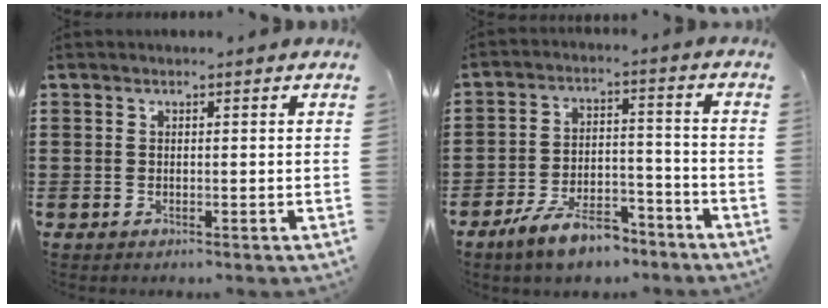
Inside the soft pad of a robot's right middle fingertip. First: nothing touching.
{"total": 8.3, "force": [-6.7, 2.6, 4.2], "torque": [-0.085, 0.012, -0.127]}